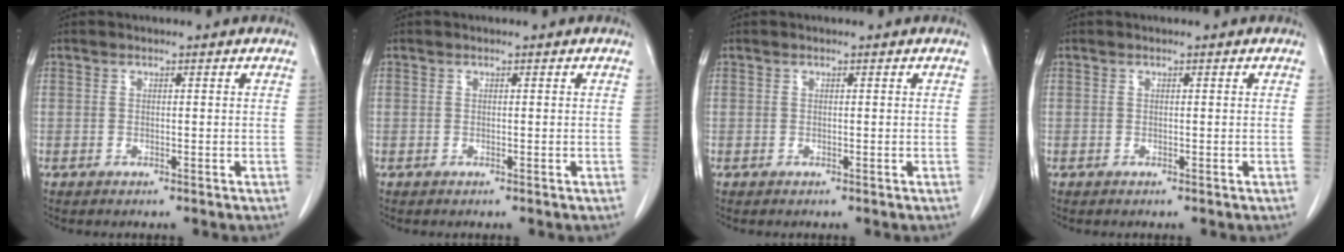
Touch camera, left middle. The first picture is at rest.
{"total": 0.0}
{"total": 0.0}
{"total": 0.0}